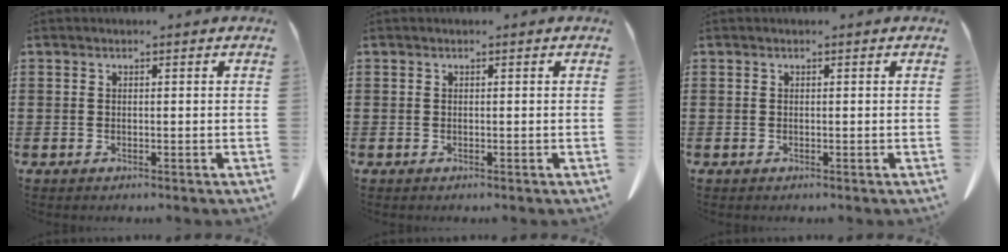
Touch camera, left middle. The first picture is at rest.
{"total": 0.0}
{"total": 0.0}